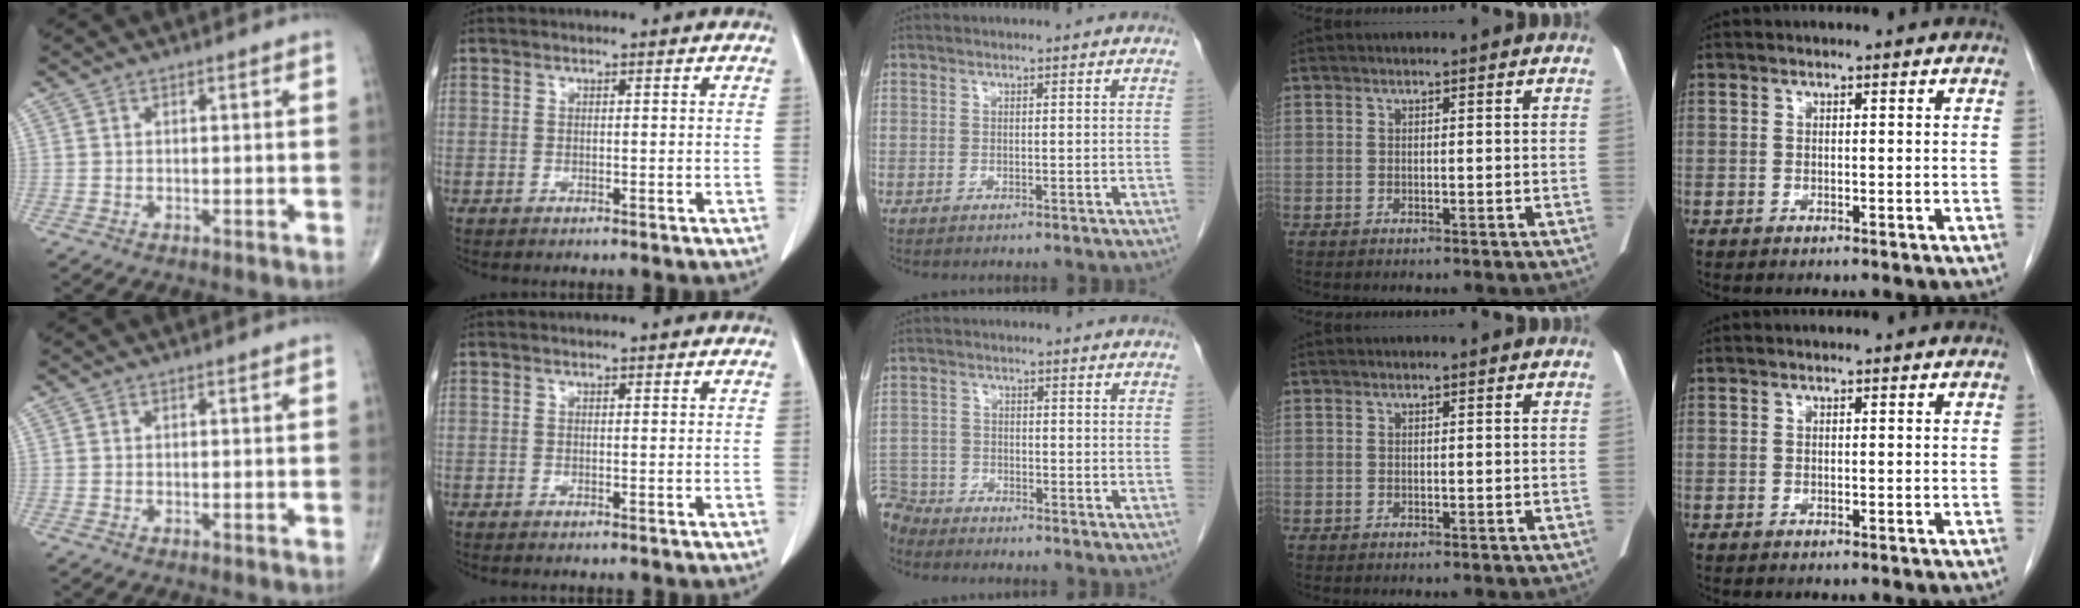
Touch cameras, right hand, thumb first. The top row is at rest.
{"middle": {"total": 5.6, "force": [-5.3, 1.7, -0.4], "torque": [0.011, -0.005, -0.105]}}